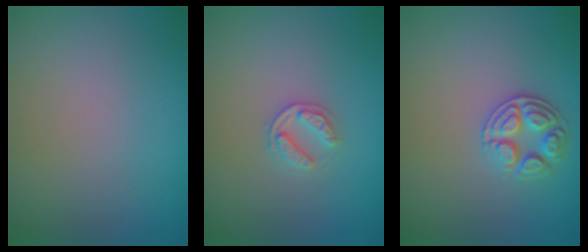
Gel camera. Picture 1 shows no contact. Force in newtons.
{"total": 2.0, "press": 2.0, "slide": 0.3}
{"total": 2.8, "press": 2.7, "slide": 0.6}